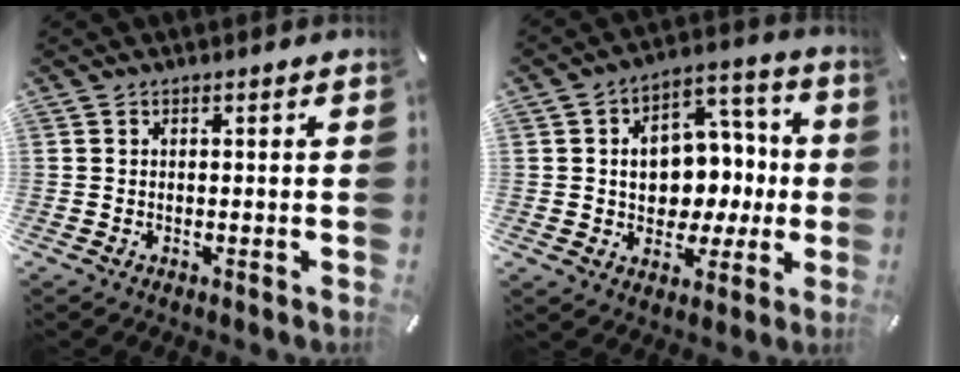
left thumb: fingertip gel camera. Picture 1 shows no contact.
{"total": 12.2, "force": [-0.2, 10.3, 6.6], "torque": [-0.080, 0.001, 0.005]}